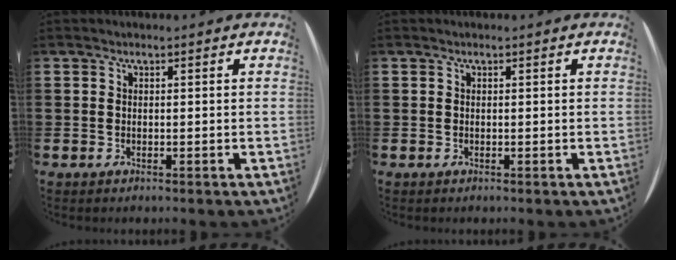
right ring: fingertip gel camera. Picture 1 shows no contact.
{"total": 0.0}